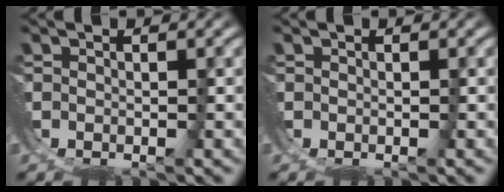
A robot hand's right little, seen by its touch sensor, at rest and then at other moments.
{"total": 0.0}